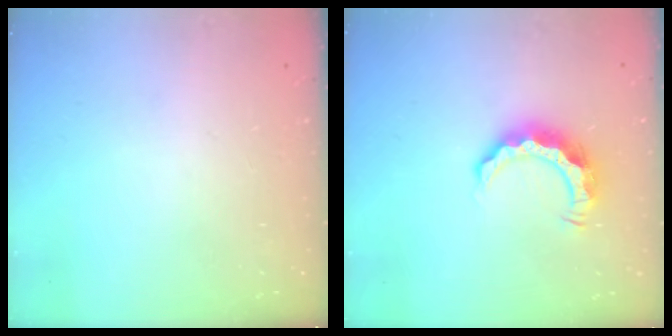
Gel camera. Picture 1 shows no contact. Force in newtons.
{"total": 8.5, "press": 8.5, "slide": 0.4}